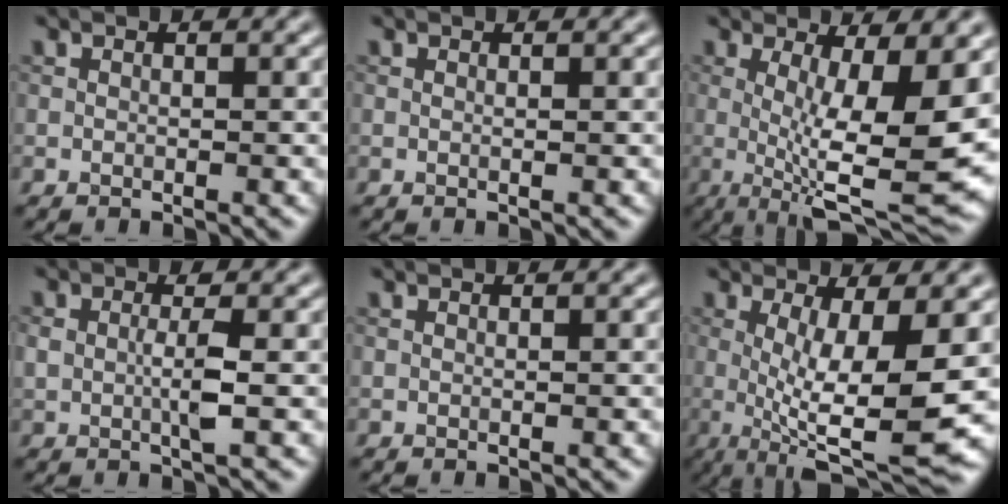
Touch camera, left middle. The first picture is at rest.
{"total": 0.6, "force": [0.1, 0.2, 0.5], "torque": [-0.008, 0.001, -0.001]}
{"total": 11.3, "force": [-0.7, 2.6, 11.0], "torque": [-0.170, -0.013, -0.003]}
{"total": 2.4, "force": [0.1, 0.7, 2.3], "torque": [-0.055, 0.001, 0.000]}
{"total": 0.0}
{"total": 9.4, "force": [-0.8, 2.2, 9.1], "torque": [-0.163, -0.018, -0.010]}